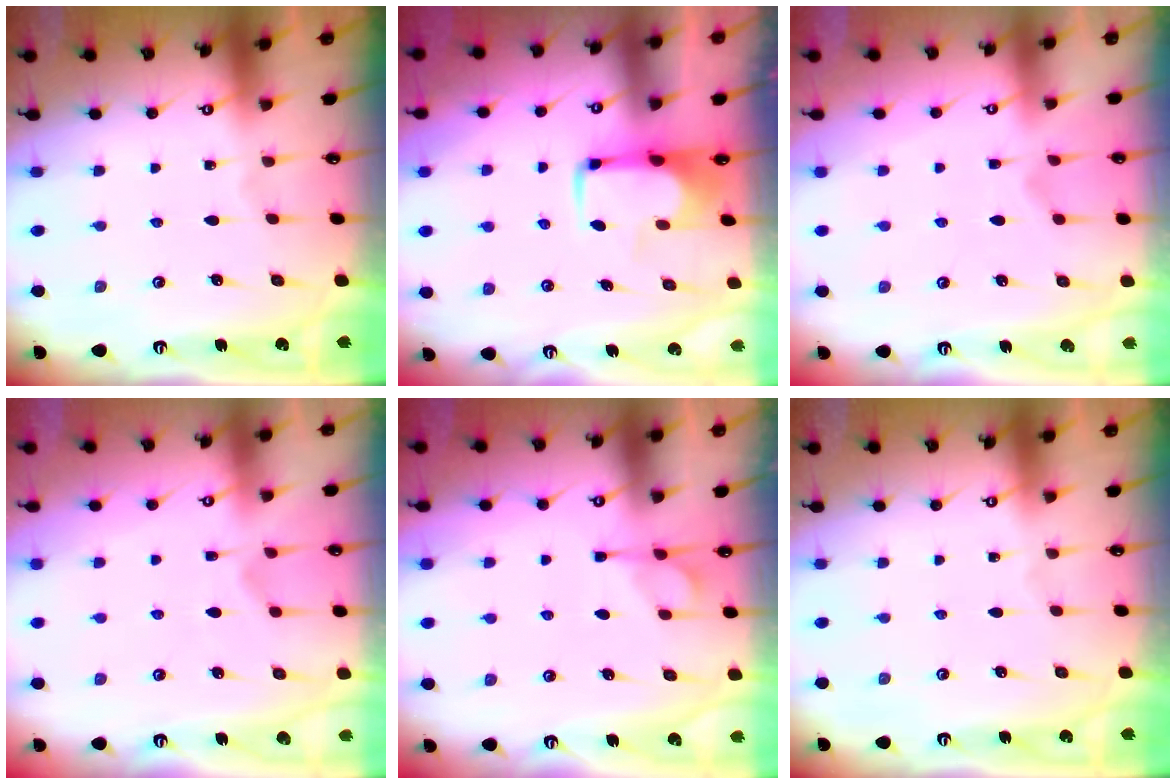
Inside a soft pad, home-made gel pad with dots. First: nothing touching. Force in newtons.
{"total": 1.8, "press": 1.7, "slide": 0.4}
{"total": 1.3, "press": 0.7, "slide": 1.1}
{"total": 1.7, "press": 1.0, "slide": 1.4}
{"total": 1.1, "press": 0.1, "slide": 1.1}
{"total": 0.0}